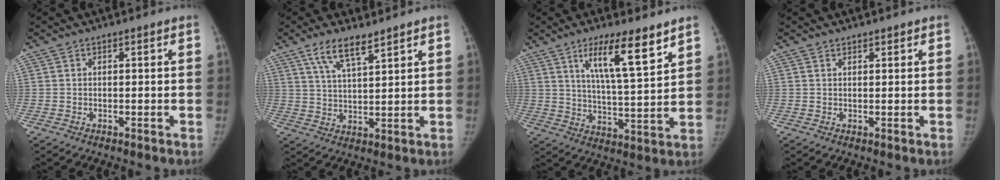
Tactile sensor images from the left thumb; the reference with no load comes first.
{"total": 7.1, "force": [5.0, 1.8, 4.7], "torque": [-0.084, -0.024, 0.099]}
{"total": 12.4, "force": [7.6, 2.3, 9.6], "torque": [-0.149, -0.046, 0.131]}
{"total": 1.0, "force": [0.9, 0.4, 0.2], "torque": [0.002, -0.006, 0.013]}